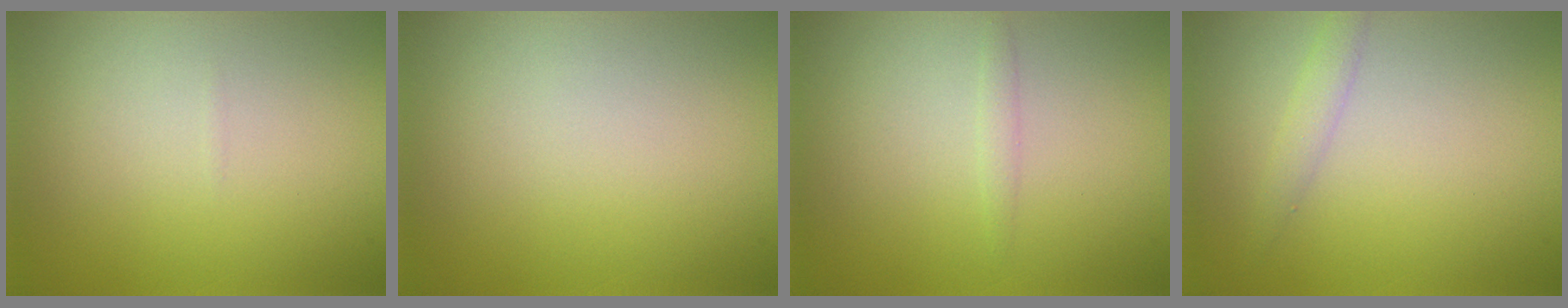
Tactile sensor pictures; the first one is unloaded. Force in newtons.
{"total": 0.0}
{"total": 0.7, "press": 0.7, "slide": 0.0}
{"total": 1.4, "press": 1.4, "slide": 0.1}